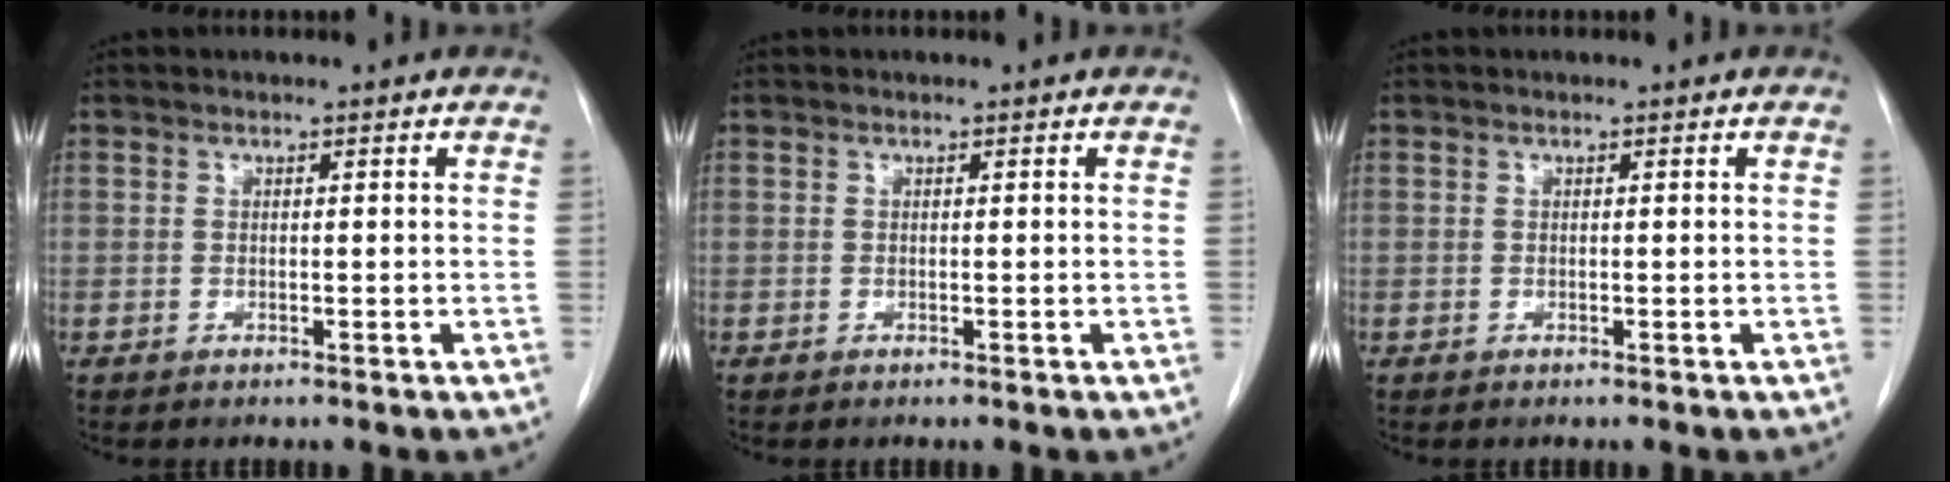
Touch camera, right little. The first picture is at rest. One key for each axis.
{"total": 0.0}
{"total": 0.0}